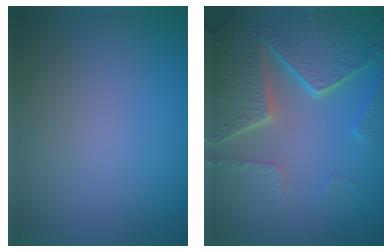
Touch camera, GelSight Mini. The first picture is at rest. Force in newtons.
{"total": 8.3, "press": 6.2, "slide": 5.6}